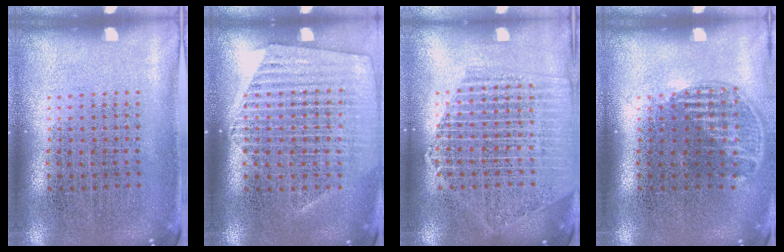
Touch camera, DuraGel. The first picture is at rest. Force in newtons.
{"total": 1.5, "press": 1.4, "slide": 0.5}
{"total": 2.0, "press": 1.8, "slide": 0.9}
{"total": 1.1, "press": 1.0, "slide": 0.5}